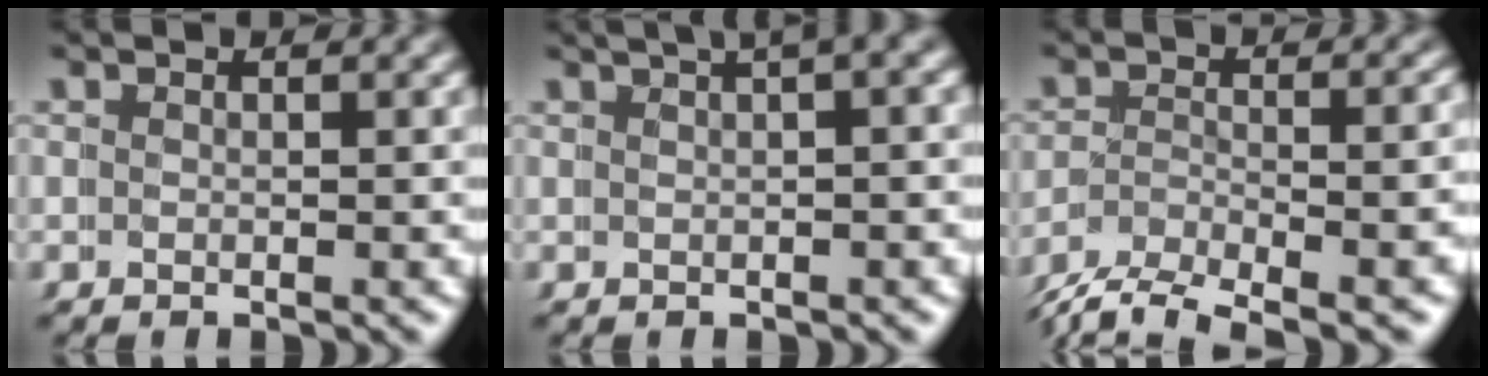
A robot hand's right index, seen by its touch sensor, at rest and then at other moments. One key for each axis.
{"total": 5.9, "fx": 2.9, "fy": 2.4, "fz": 4.6, "tx": -0.037, "ty": 0.039, "tz": 0.029}
{"total": 5.3, "fx": -4.3, "fy": 1.7, "fz": 2.6, "tx": -0.046, "ty": -0.009, "tz": -0.070}